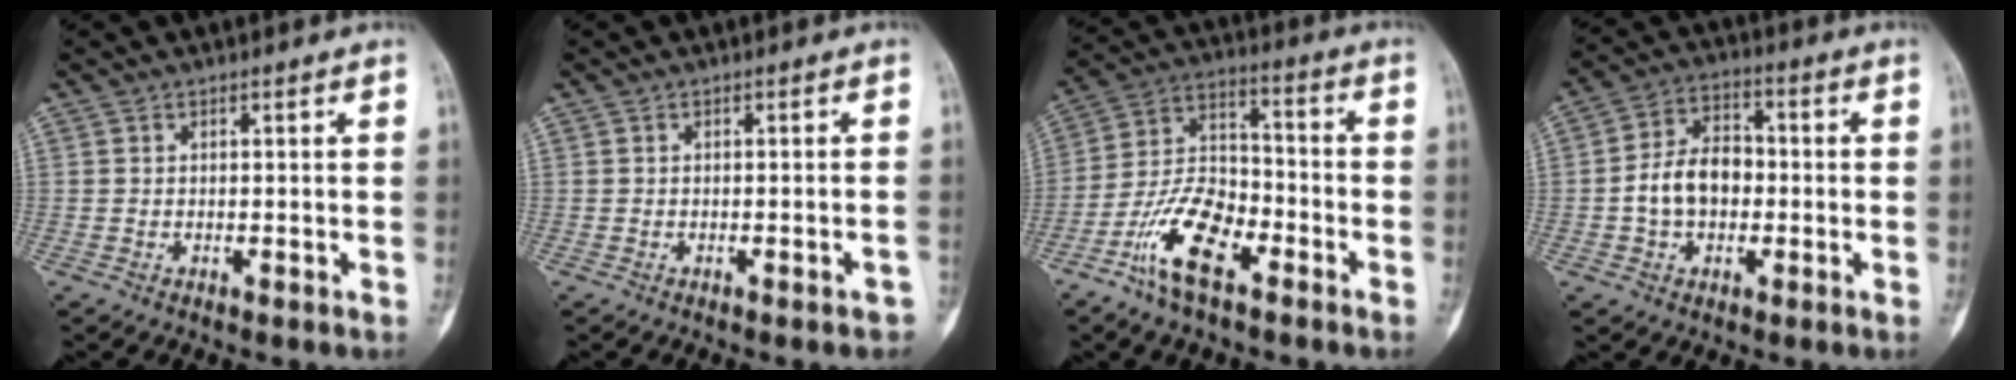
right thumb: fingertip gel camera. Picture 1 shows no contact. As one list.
[{"total": 1.7, "force": [-1.1, 0.3, 1.3], "torque": [-0.017, 0.007, -0.011]}, {"total": 13.5, "force": [-7.4, 6.3, 9.4], "torque": [-0.169, 0.051, -0.144]}, {"total": 9.8, "force": [-1.1, 7.0, 6.8], "torque": [-0.104, 0.028, -0.028]}]